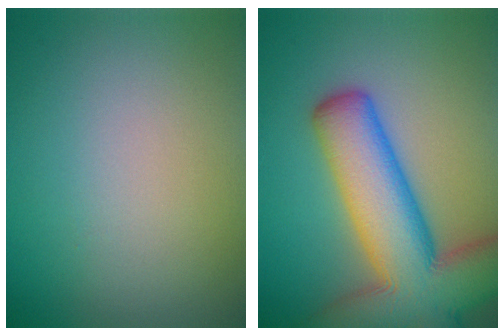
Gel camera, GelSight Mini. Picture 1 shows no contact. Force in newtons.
{"total": 13.4, "press": 13.4, "slide": 0.9}